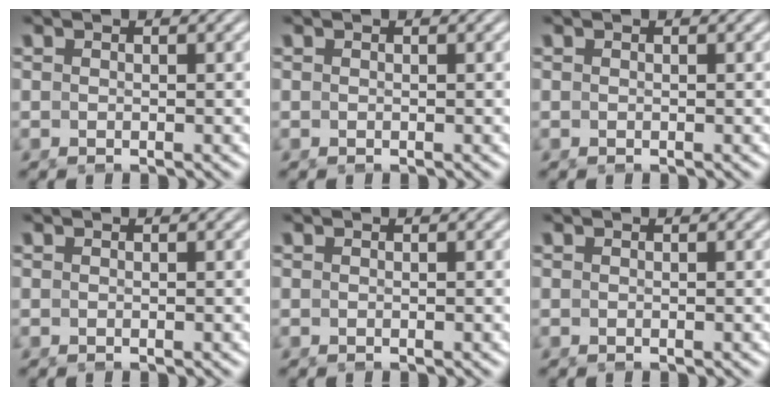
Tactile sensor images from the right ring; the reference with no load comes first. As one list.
[{"total": 0.0}, {"total": 0.0}, {"total": 0.0}, {"total": 0.0}, {"total": 0.0}]